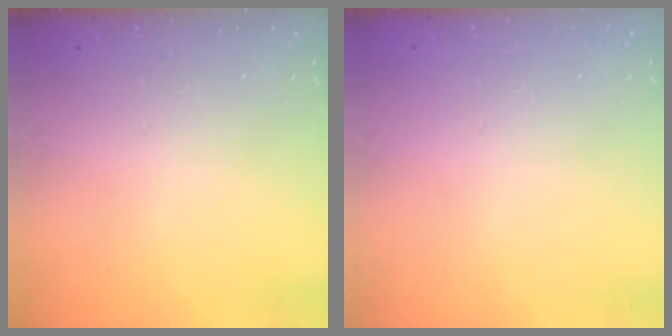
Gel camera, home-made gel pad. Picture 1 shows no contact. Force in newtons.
{"total": 0.8, "press": 0.4, "slide": 0.7}